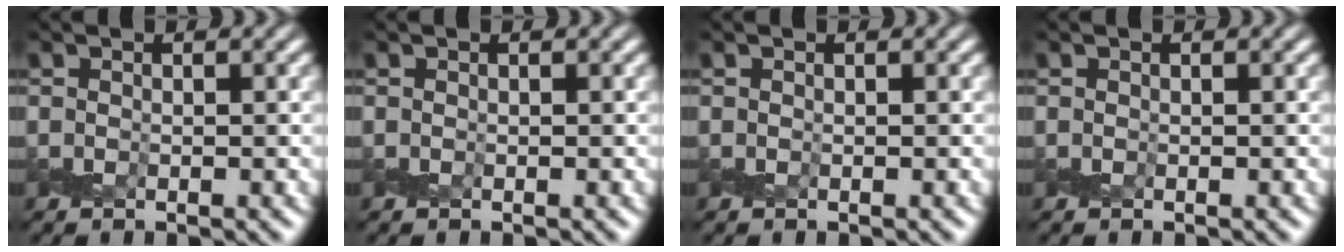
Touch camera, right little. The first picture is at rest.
{"total": 0.0}
{"total": 0.0}
{"total": 0.0}